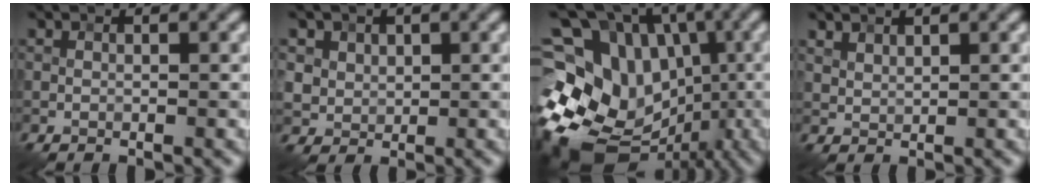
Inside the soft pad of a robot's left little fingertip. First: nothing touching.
{"total": 3.9, "force": [1.8, 3.2, 1.3], "torque": [-0.038, 0.000, 0.038]}
{"total": 17.7, "force": [-4.2, 14.2, 9.7], "torque": [-0.179, 0.019, -0.055]}
{"total": 1.6, "force": [1.4, 0.6, 0.5], "torque": [-0.017, -0.001, 0.037]}